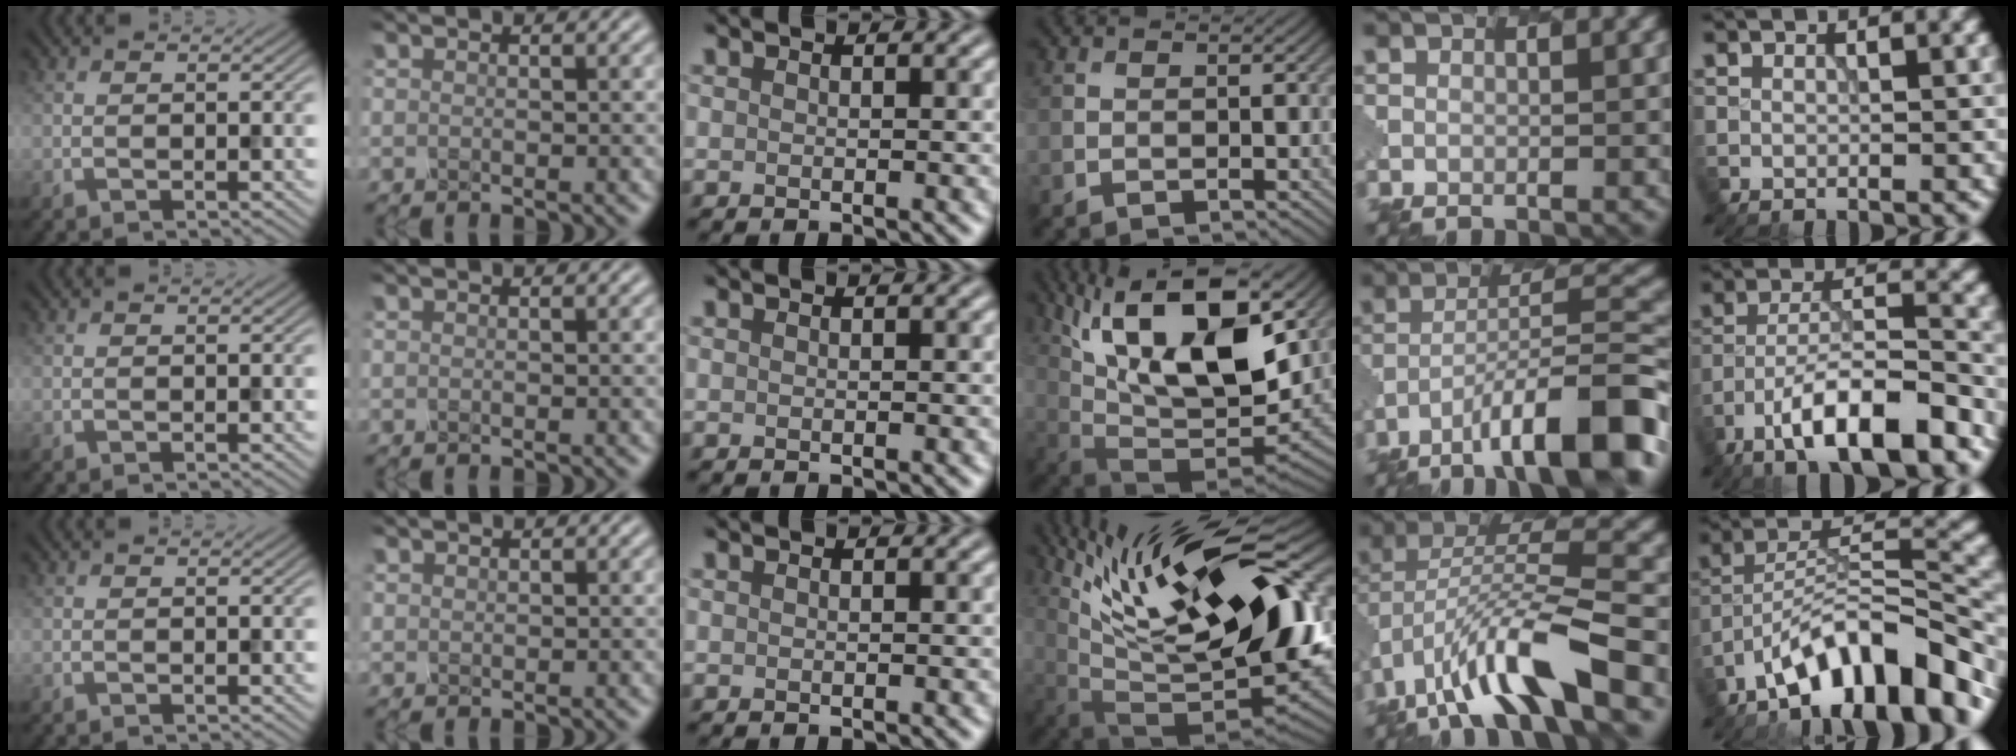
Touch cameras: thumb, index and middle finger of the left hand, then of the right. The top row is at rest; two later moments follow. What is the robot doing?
{"motion": "twist", "object": "rubiks cube"}